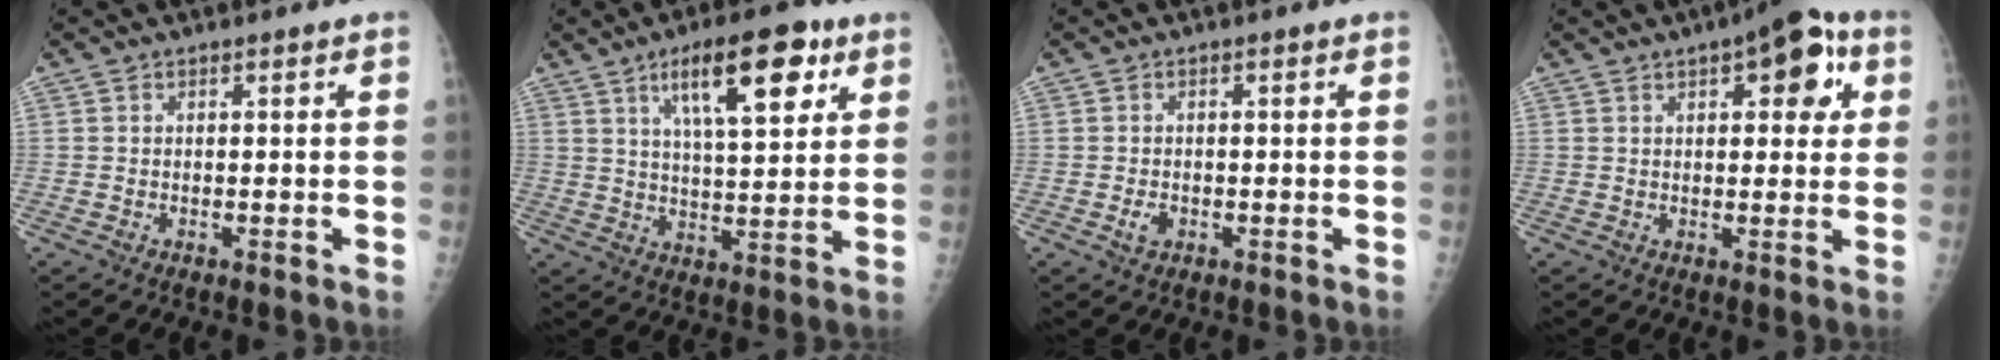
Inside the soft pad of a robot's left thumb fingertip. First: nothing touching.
{"total": 14.4, "force": [7.1, 4.8, 11.5], "torque": [-0.153, -0.025, 0.110]}
{"total": 1.7, "force": [-0.6, 1.3, 0.9], "torque": [-0.013, 0.000, -0.010]}
{"total": 10.8, "force": [4.3, 4.8, 8.6], "torque": [-0.072, -0.001, 0.047]}